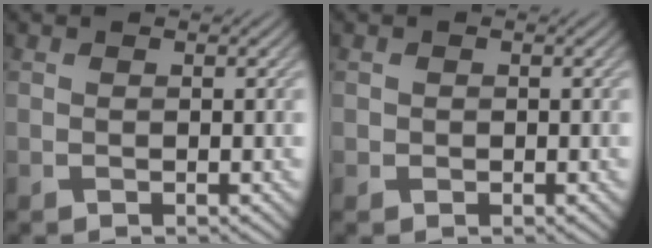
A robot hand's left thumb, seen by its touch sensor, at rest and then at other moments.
{"total": 0.8, "force": [-0.1, 0.8, 0.1], "torque": [0.000, -0.004, -0.004]}